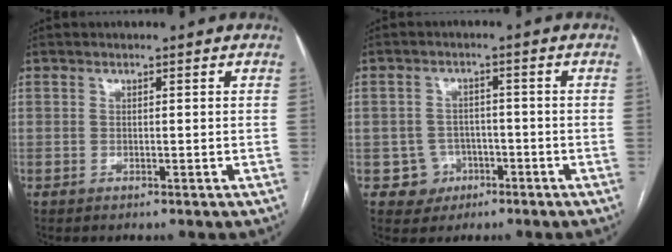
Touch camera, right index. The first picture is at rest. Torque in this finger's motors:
{"motor_torque": [-0.47, 0.00, -0.73, -0.21]}